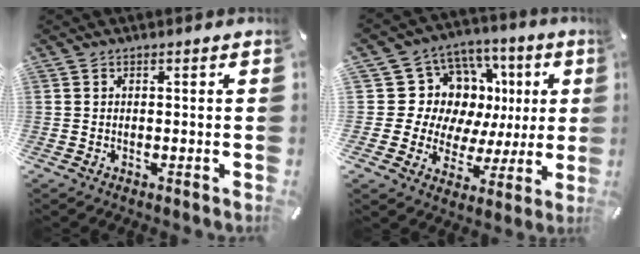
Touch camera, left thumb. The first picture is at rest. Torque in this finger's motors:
{"motor_torque": [0.32, 0.40, 0.10, -0.02, 0.04]}